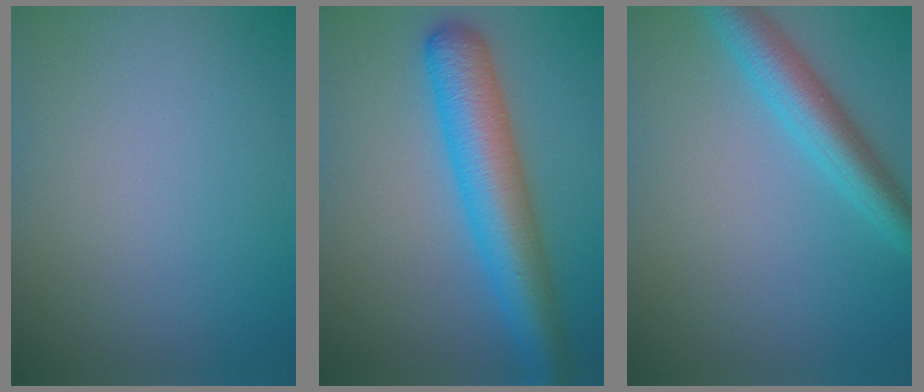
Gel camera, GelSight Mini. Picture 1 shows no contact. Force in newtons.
{"total": 7.7, "press": 7.7, "slide": 0.3}
{"total": 4.5, "press": 4.5, "slide": 0.2}